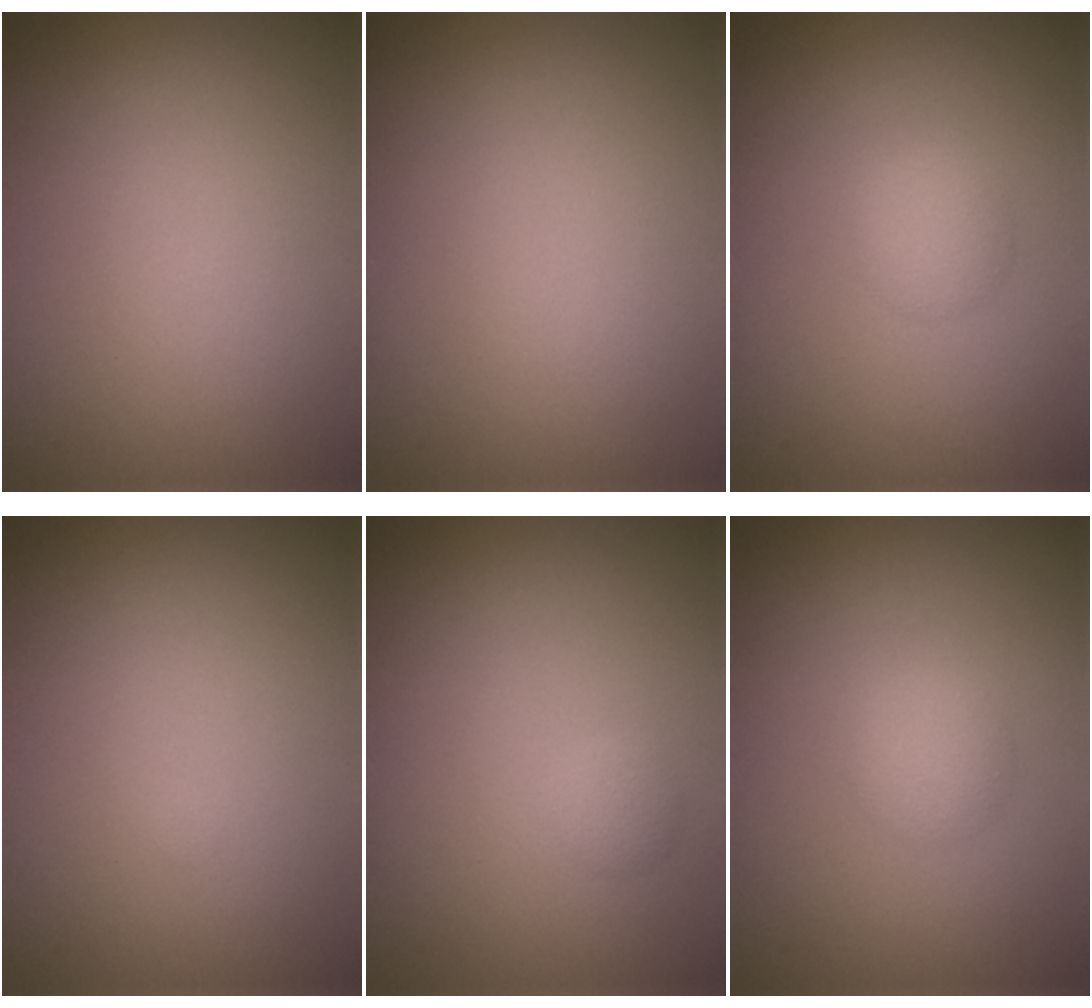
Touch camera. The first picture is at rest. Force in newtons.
{"total": 0.0}
{"total": 1.9, "press": 1.9, "slide": 0.0}
{"total": 0.0}
{"total": 0.8, "press": 0.8, "slide": 0.0}
{"total": 2.0, "press": 2.0, "slide": 0.0}